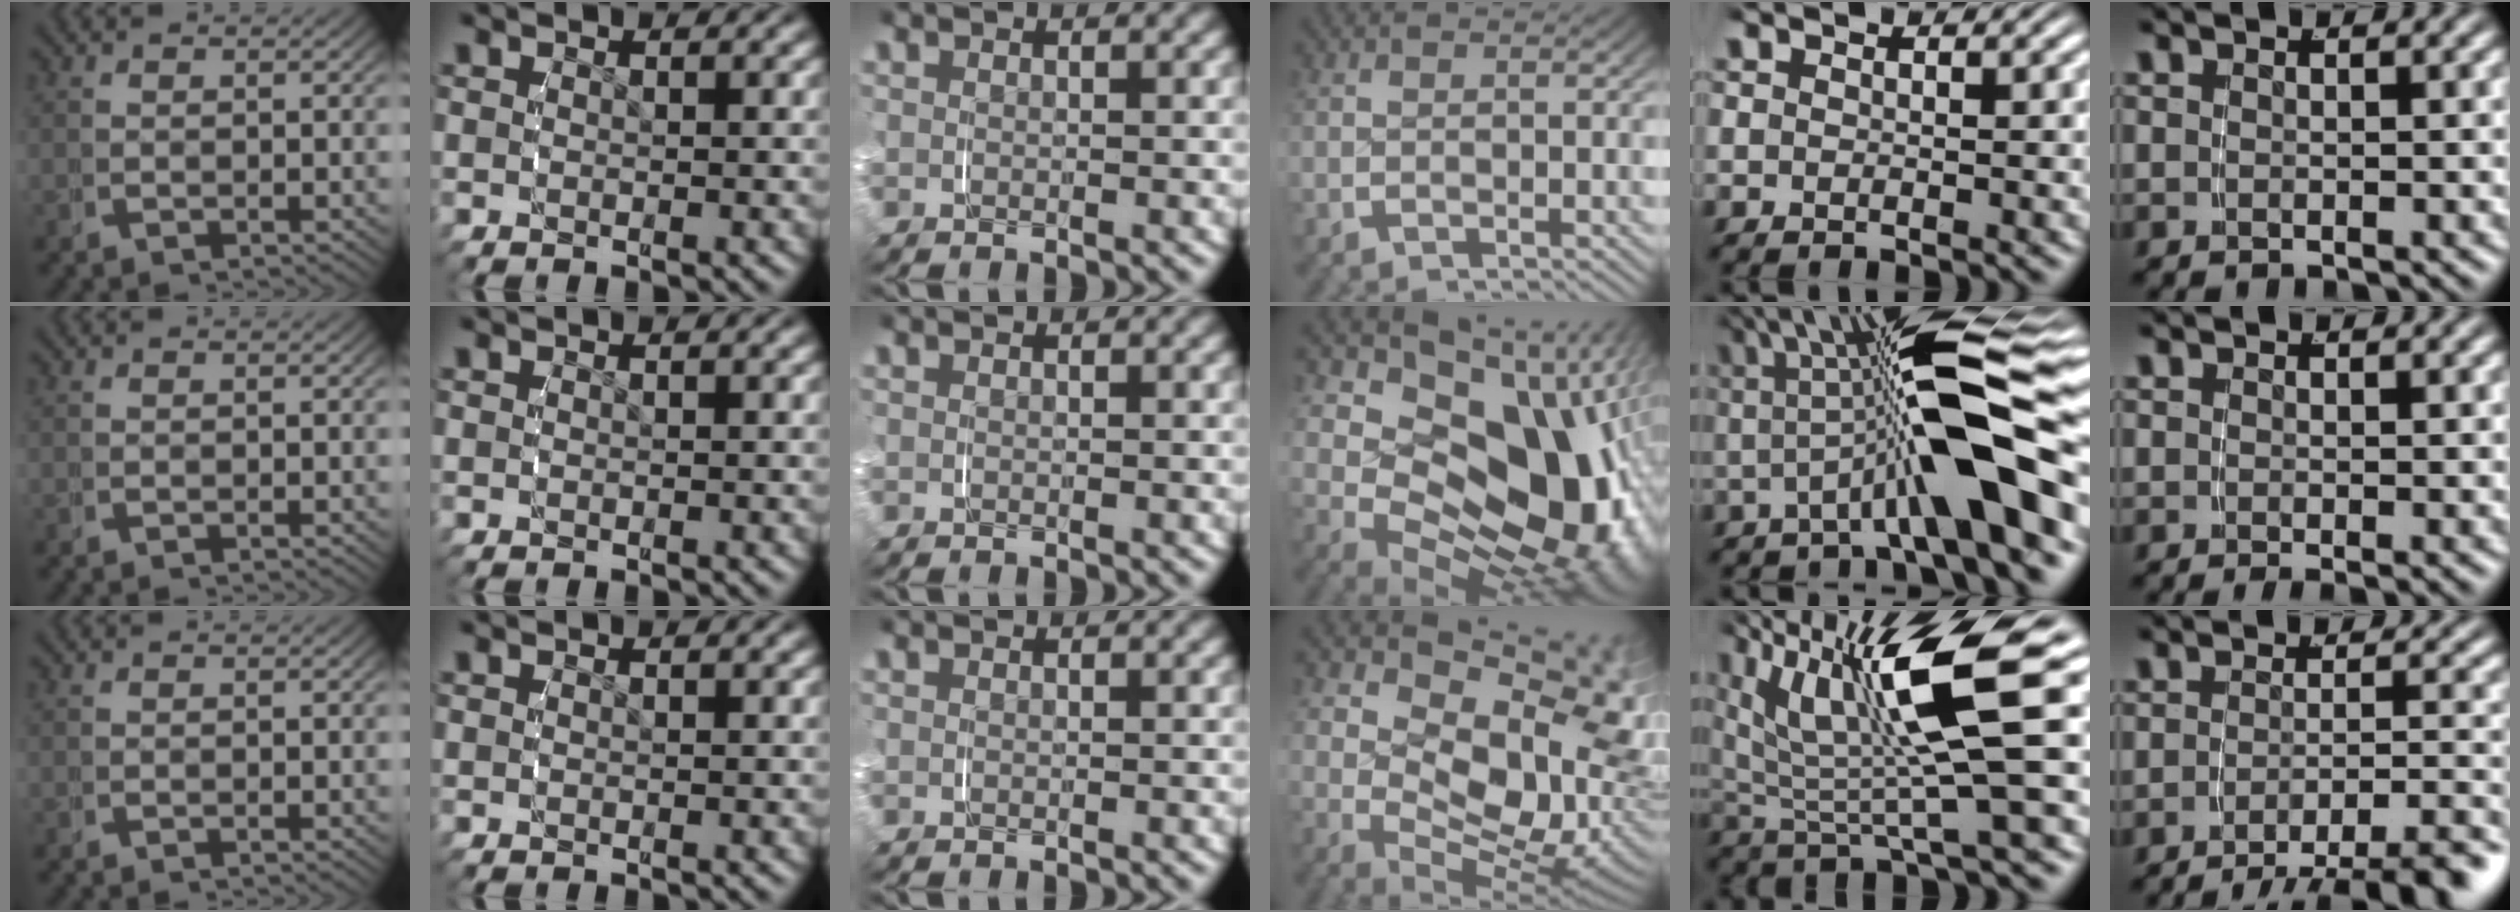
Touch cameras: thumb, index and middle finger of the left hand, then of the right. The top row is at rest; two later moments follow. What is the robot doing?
{"motion": "grasp_and_lifting", "object": "phone"}